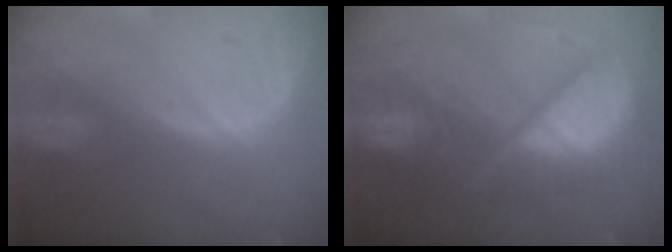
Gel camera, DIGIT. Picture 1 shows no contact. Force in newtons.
{"total": 10.8, "press": 10.7, "slide": 1.3}